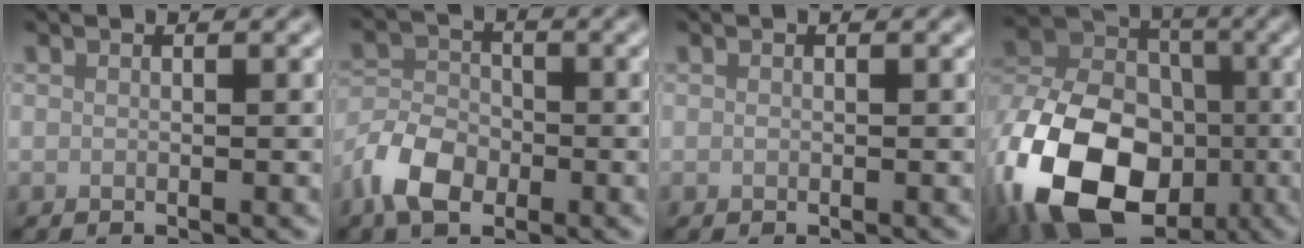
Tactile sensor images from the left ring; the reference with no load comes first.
{"total": 5.2, "force": [-2.8, 3.3, 2.9], "torque": [-0.059, 0.004, -0.063]}
{"total": 0.0}
{"total": 18.0, "force": [-7.0, 12.9, 10.4], "torque": [-0.220, -0.016, -0.123]}